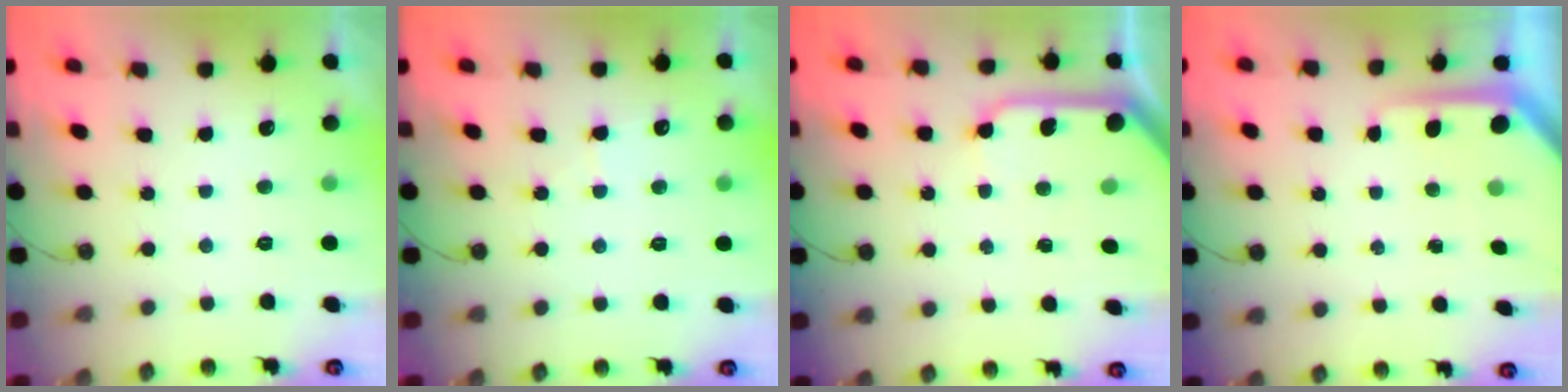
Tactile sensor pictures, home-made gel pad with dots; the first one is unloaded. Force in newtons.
{"total": 5.0, "press": 4.9, "slide": 0.6}
{"total": 10.3, "press": 10.3, "slide": 1.0}
{"total": 5.2, "press": 5.1, "slide": 0.5}